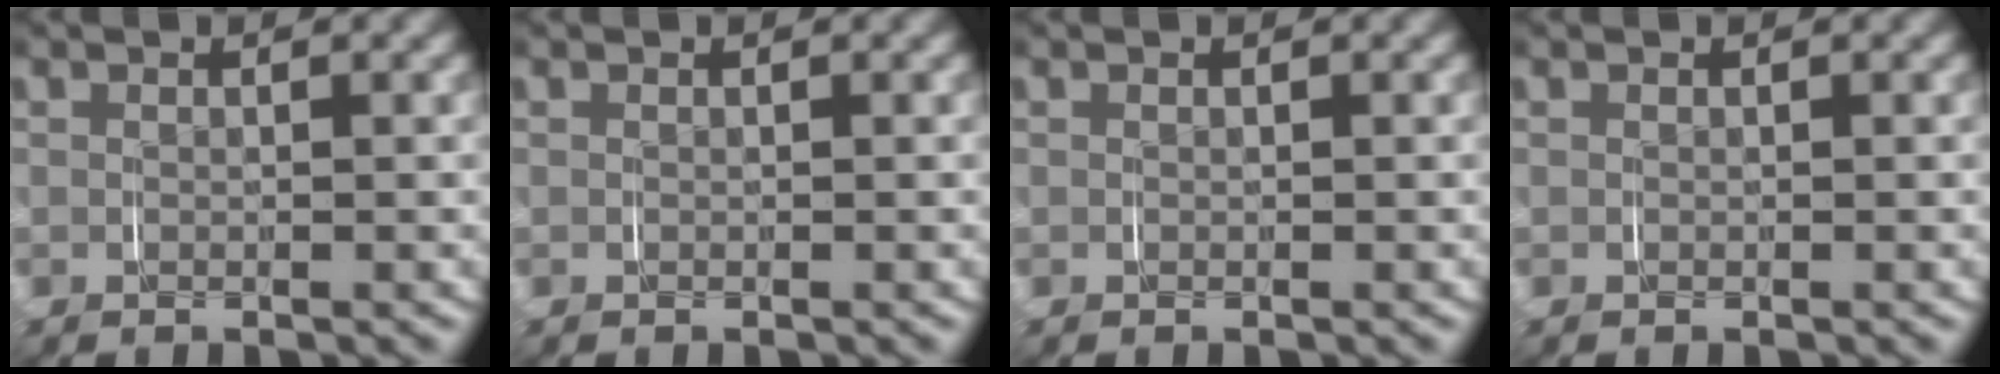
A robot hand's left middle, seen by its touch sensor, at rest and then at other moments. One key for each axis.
{"total": 0.0}
{"total": 0.0}
{"total": 0.0}